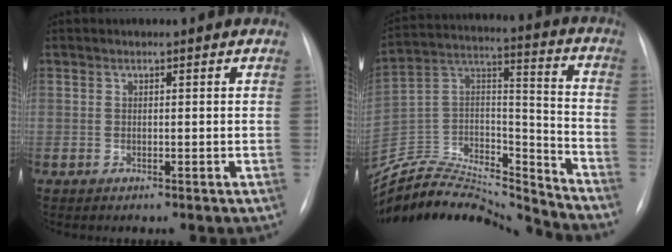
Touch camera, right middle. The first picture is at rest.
{"total": 26.1, "force": [-24.8, 4.0, 7.0], "torque": [-0.159, 0.010, -0.408]}